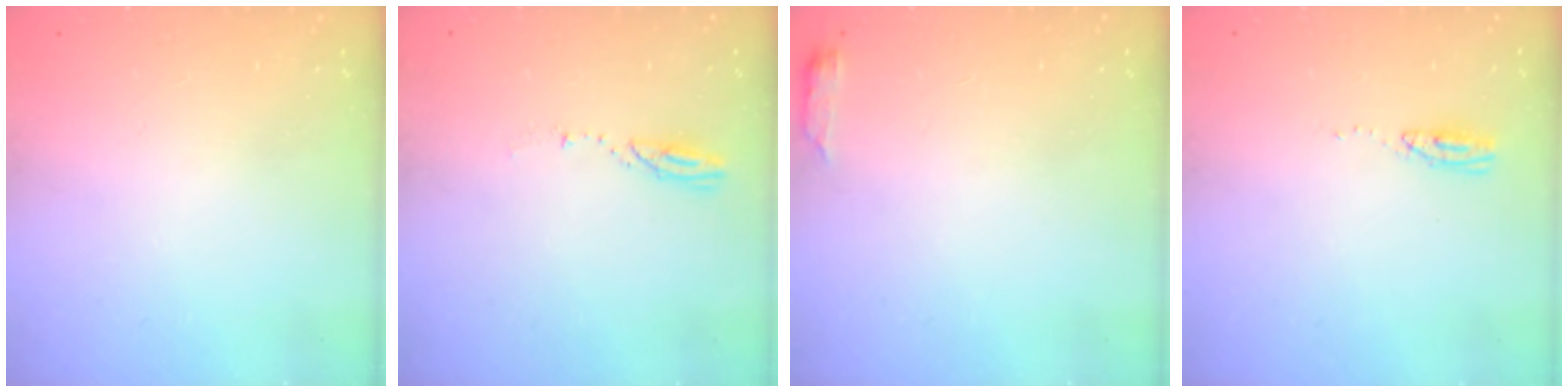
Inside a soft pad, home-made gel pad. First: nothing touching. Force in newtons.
{"total": 3.7, "press": 3.7, "slide": 0.3}
{"total": 2.9, "press": 2.9, "slide": 0.5}
{"total": 3.5, "press": 3.3, "slide": 1.2}